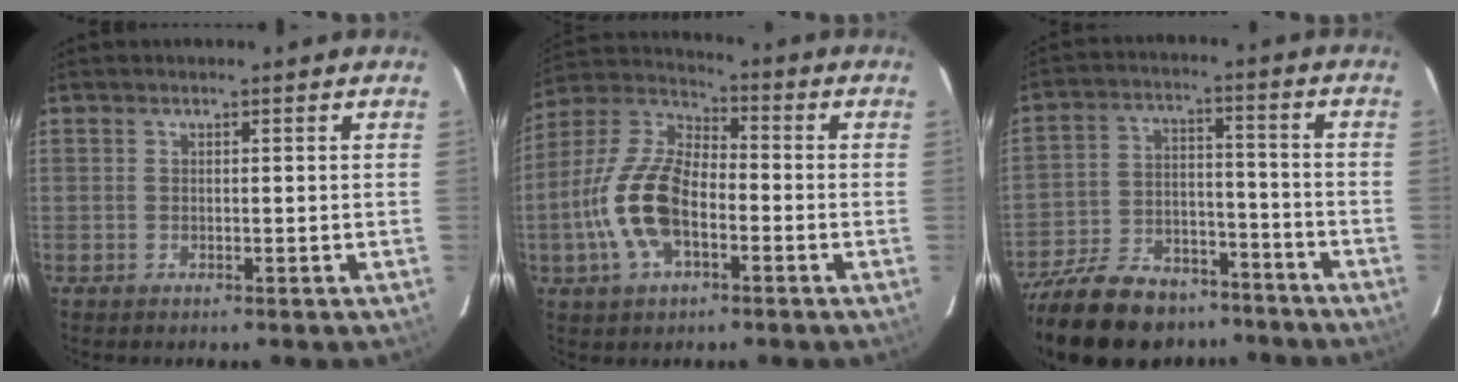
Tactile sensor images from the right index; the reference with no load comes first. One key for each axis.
{"total": 14.5, "fx": -4.3, "fy": 7.3, "fz": 11.8, "tx": -0.258, "ty": 0.007, "tz": -0.084}
{"total": 22.8, "fx": -17.8, "fy": 10.4, "fz": 9.6, "tx": -0.221, "ty": 0.010, "tz": -0.271}